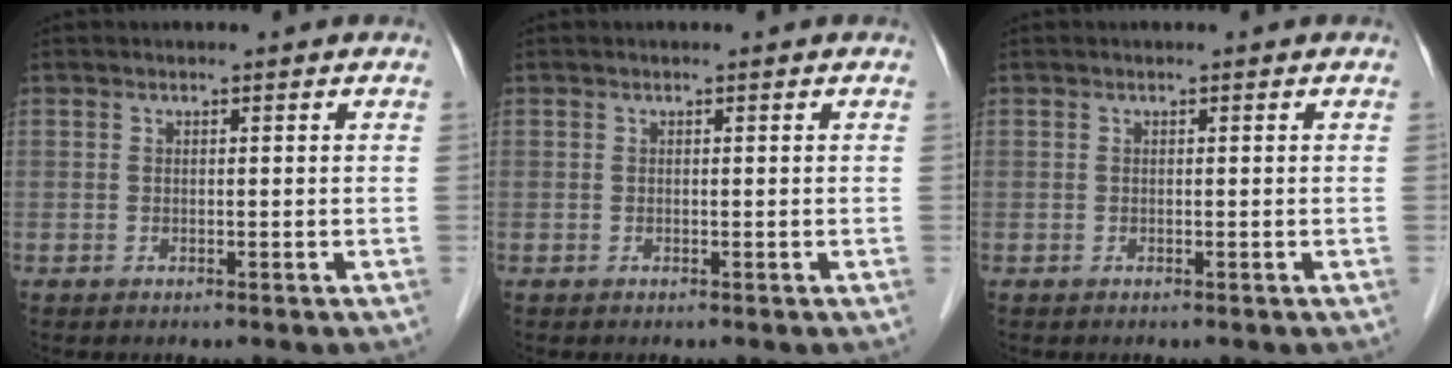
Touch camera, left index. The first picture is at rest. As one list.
[{"total": 0.0}, {"total": 0.0}]